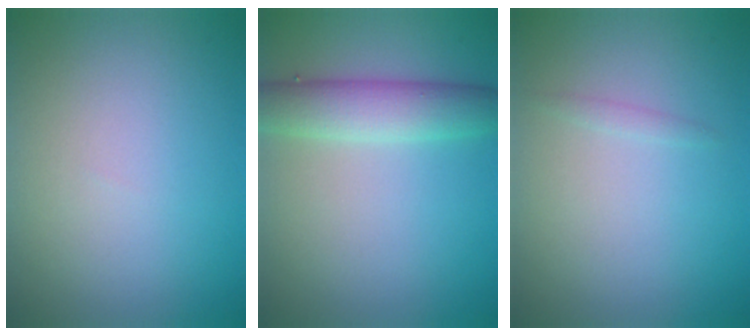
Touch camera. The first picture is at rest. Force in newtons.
{"total": 4.3, "press": 4.3, "slide": 0.3}
{"total": 0.5, "press": 0.5, "slide": 0.0}